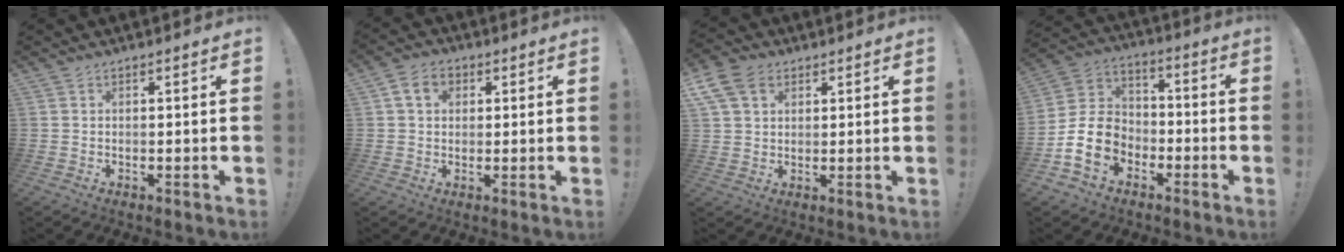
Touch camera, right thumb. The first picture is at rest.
{"total": 6.7, "force": [2.3, 5.0, 3.9], "torque": [-0.062, 0.007, 0.045]}
{"total": 9.7, "force": [4.4, 6.6, 5.6], "torque": [-0.109, -0.003, 0.090]}
{"total": 14.6, "force": [-5.4, 10.9, 8.0], "torque": [-0.150, 0.030, -0.093]}